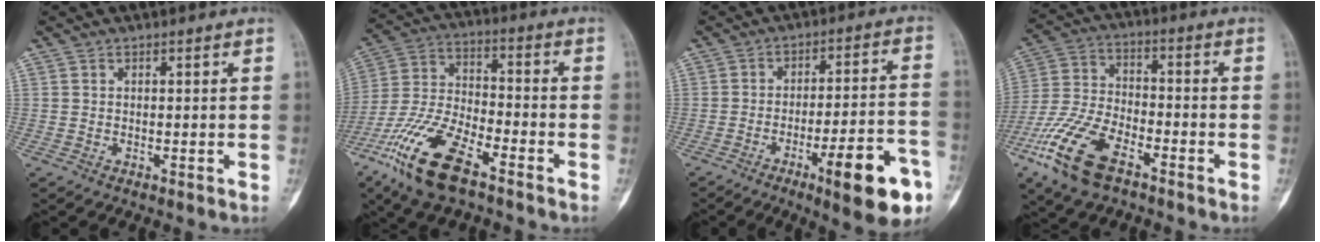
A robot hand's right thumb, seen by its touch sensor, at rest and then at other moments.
{"total": 16.3, "force": [-9.8, 6.0, 11.6], "torque": [-0.245, 0.036, -0.191]}
{"total": 15.7, "force": [-7.7, 3.4, 13.2], "torque": [-0.163, 0.041, -0.102]}
{"total": 14.9, "force": [-8.5, 6.9, 10.1], "torque": [-0.215, 0.025, -0.169]}